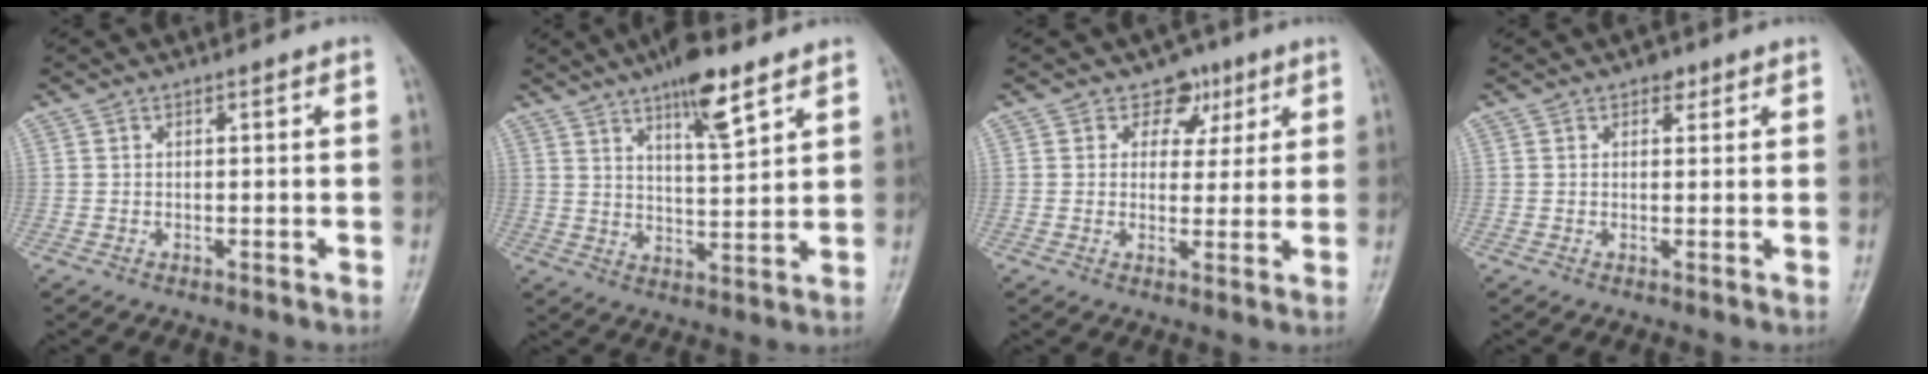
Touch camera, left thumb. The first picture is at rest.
{"total": 10.0, "force": [6.4, 2.4, 7.3], "torque": [-0.107, -0.035, 0.105]}
{"total": 5.6, "force": [2.8, 4.5, 1.6], "torque": [0.014, -0.005, 0.037]}
{"total": 2.0, "force": [1.2, 1.4, 0.9], "torque": [0.001, -0.003, 0.011]}